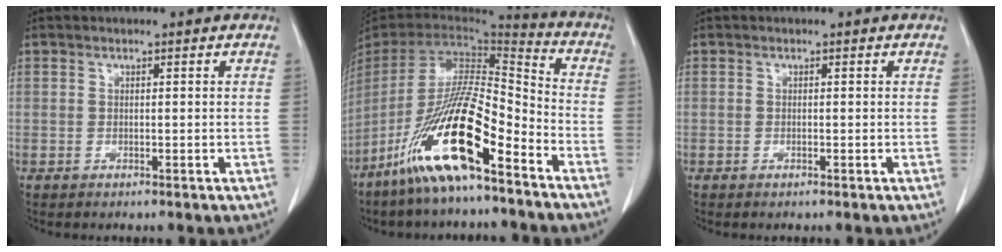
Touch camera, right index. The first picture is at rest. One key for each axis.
{"total": 19.3, "fx": -11.5, "fy": 2.4, "fz": 15.4, "tx": -0.315, "ty": -0.036, "tz": -0.219}
{"total": 0.0}